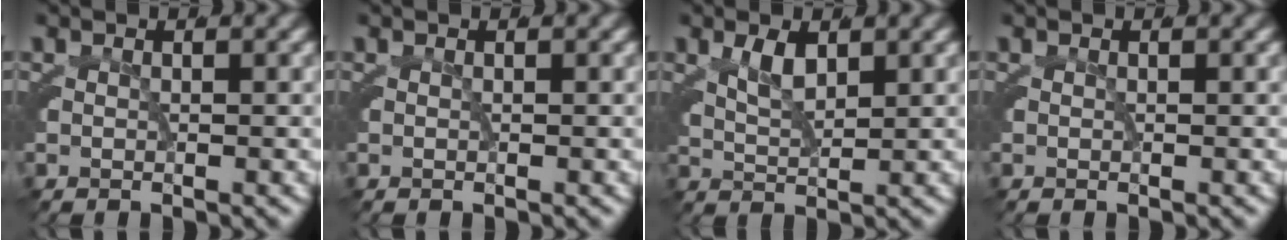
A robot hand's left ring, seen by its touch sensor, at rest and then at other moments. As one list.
[{"total": 0.0}, {"total": 1.5, "force": [0.5, 0.5, 1.3], "torque": [-0.024, -0.006, 0.014]}, {"total": 0.0}]